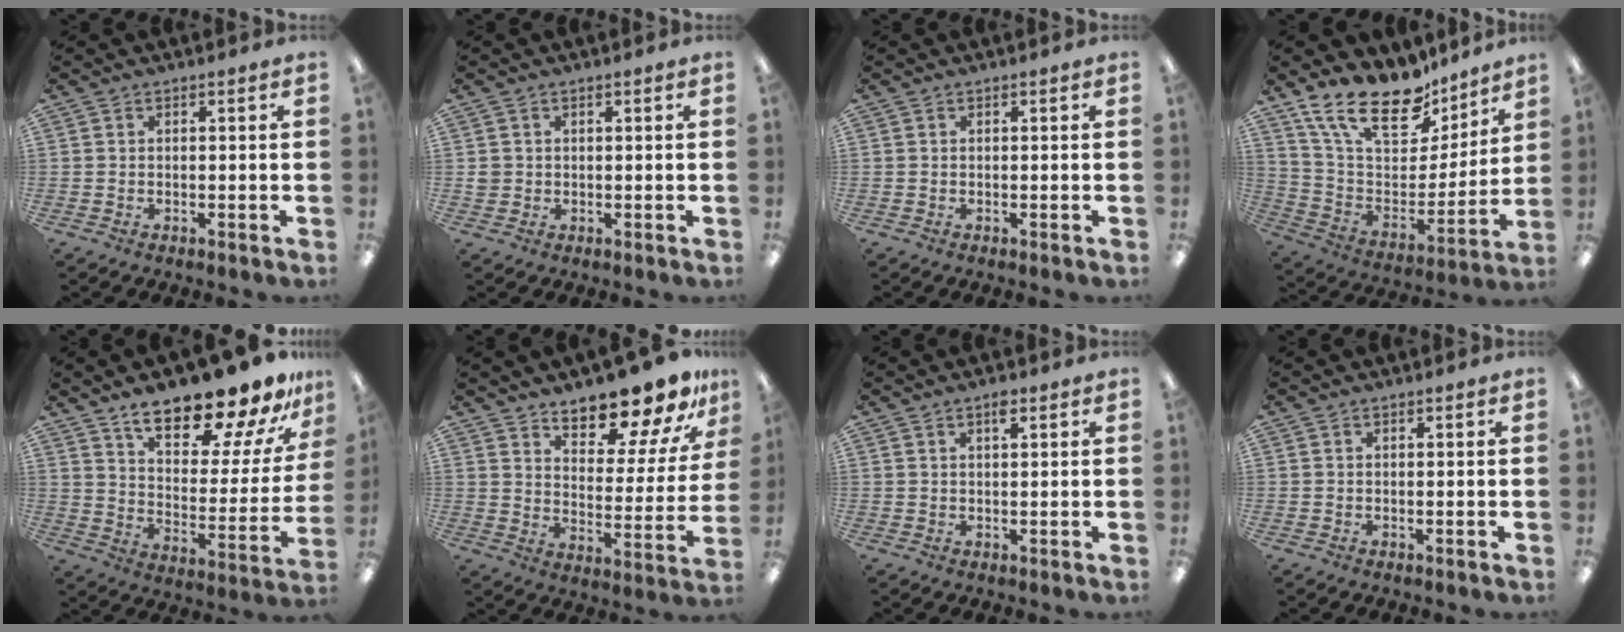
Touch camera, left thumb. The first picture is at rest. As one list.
[{"total": 1.8, "force": [0.3, 1.7, 0.4], "torque": [-0.009, 0.003, 0.004]}, {"total": 0.0}, {"total": 22.0, "force": [16.2, 9.6, 11.4], "torque": [-0.213, -0.108, 0.293]}, {"total": 21.8, "force": [17.9, 6.0, 10.8], "torque": [-0.156, -0.128, 0.298]}, {"total": 15.9, "force": [14.1, 4.0, 6.1], "torque": [-0.094, -0.115, 0.240]}, {"total": 2.2, "force": [1.6, 0.6, 1.5], "torque": [-0.017, -0.004, 0.023]}, {"total": 0.0}]